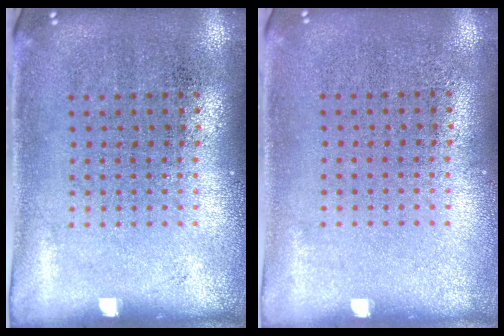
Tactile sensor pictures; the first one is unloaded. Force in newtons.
{"total": 0.0}